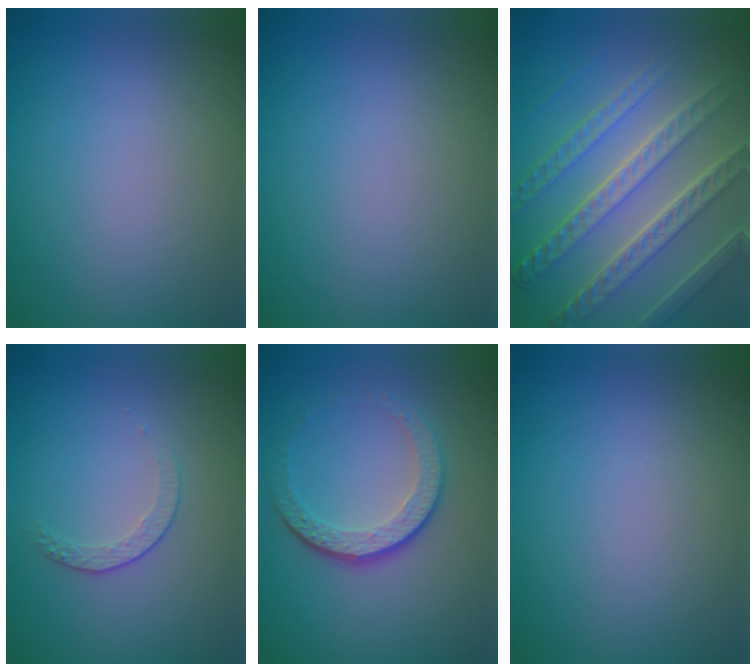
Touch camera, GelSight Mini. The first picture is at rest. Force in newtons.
{"total": 0.0}
{"total": 8.3, "press": 6.2, "slide": 5.5}
{"total": 1.5, "press": 0.9, "slide": 1.2}
{"total": 4.5, "press": 3.1, "slide": 3.3}
{"total": 0.0}